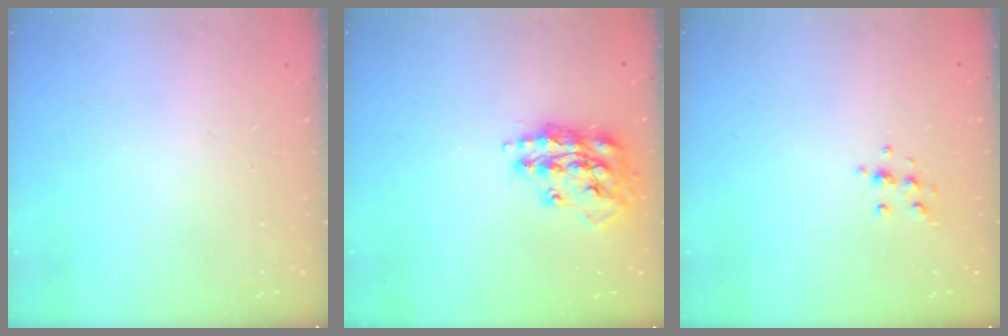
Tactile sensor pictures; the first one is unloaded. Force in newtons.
{"total": 17.4, "press": 17.4, "slide": 1.4}
{"total": 6.2, "press": 6.2, "slide": 0.8}